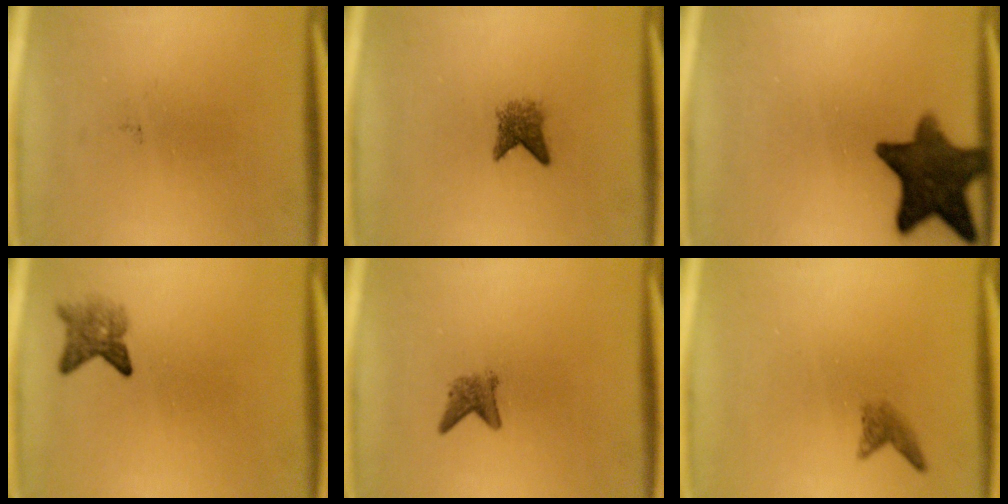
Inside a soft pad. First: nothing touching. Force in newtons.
{"total": 2.6}
{"total": 12.1}
{"total": 3.1}
{"total": 2.1}
{"total": 1.5}